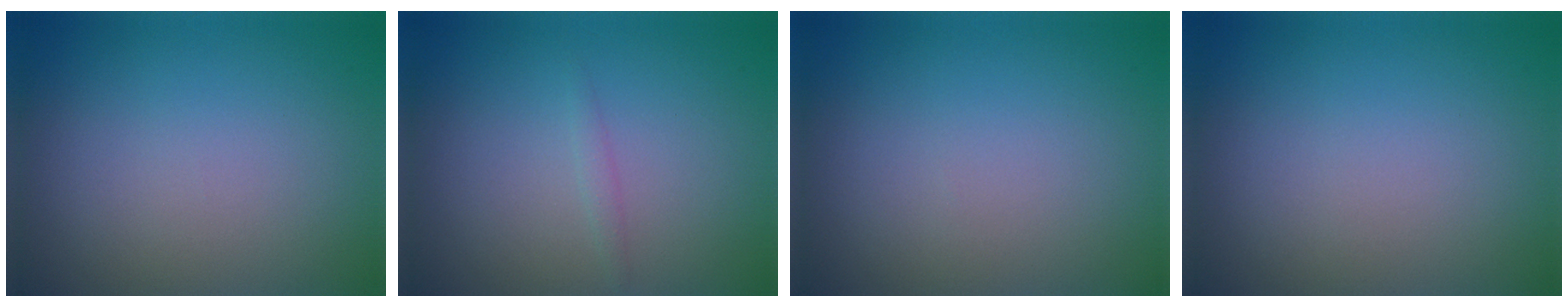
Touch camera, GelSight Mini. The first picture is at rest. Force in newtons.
{"total": 0.6, "press": 0.6, "slide": 0.0}
{"total": 0.0}
{"total": 0.0}